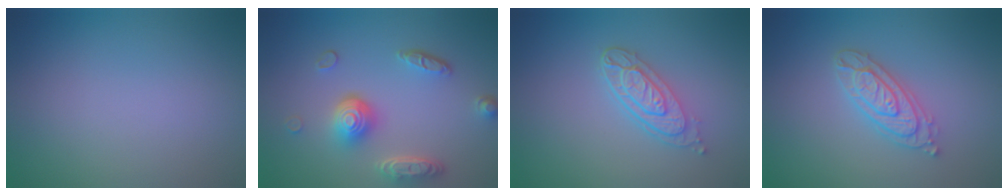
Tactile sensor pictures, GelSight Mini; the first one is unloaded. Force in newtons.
{"total": 5.1, "press": 3.7, "slide": 3.4}
{"total": 3.8, "press": 3.0, "slide": 2.3}
{"total": 3.7, "press": 3.7, "slide": 0.6}